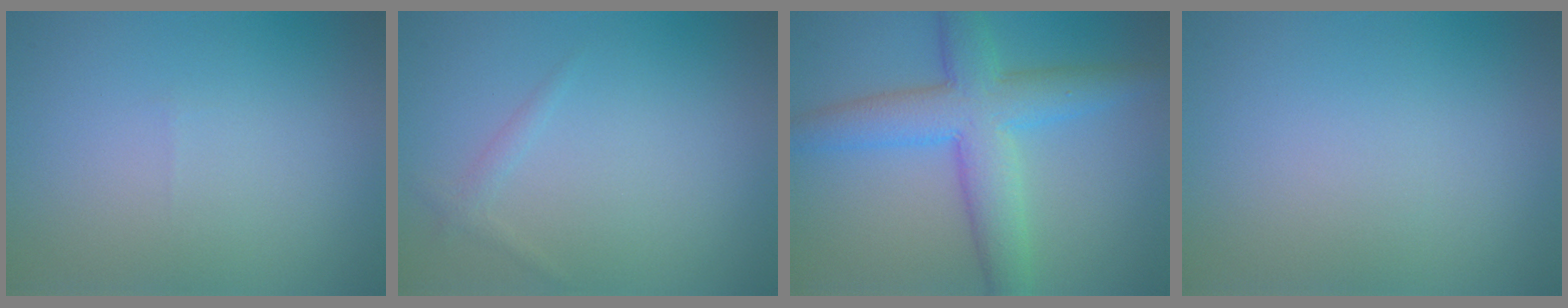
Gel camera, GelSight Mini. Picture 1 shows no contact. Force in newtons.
{"total": 0.9, "press": 0.9, "slide": 0.0}
{"total": 7.1, "press": 7.1, "slide": 0.1}
{"total": 0.0}